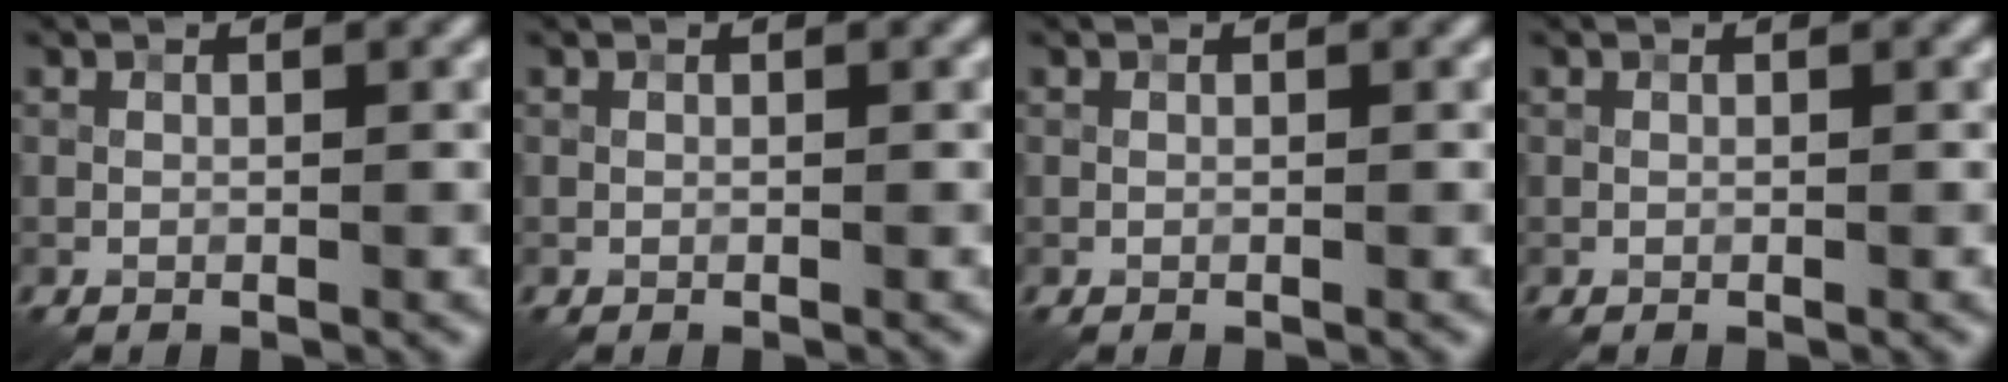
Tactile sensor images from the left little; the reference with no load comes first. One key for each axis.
{"total": 0.0}
{"total": 0.0}
{"total": 0.0}